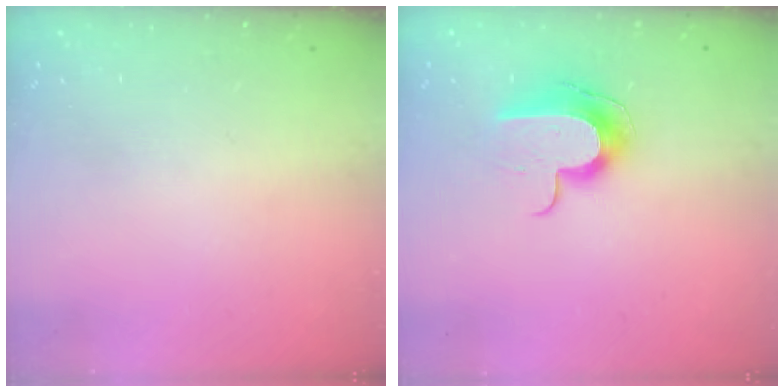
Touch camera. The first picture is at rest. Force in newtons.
{"total": 11.8, "press": 11.8, "slide": 0.7}